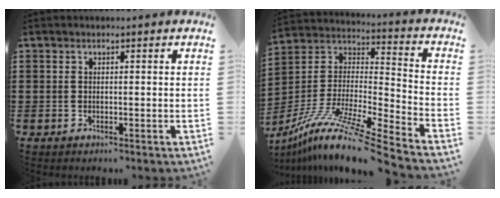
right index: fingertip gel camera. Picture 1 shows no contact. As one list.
[{"total": 11.8, "force": [-9.6, -0.3, 6.9], "torque": [-0.134, 0.000, -0.191]}]